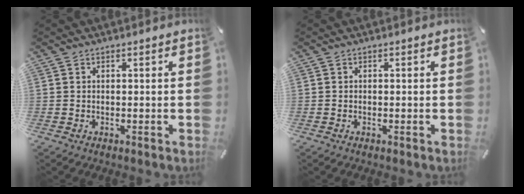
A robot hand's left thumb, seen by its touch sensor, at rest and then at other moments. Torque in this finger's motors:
{"motor_torque": [-0.13, 0.30, 0.01, 0.03, -0.01]}